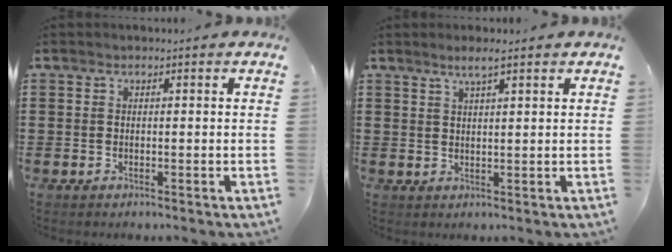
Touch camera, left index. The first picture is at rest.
{"total": 2.7, "force": [2.0, 0.1, 1.8], "torque": [-0.038, 0.002, 0.035]}